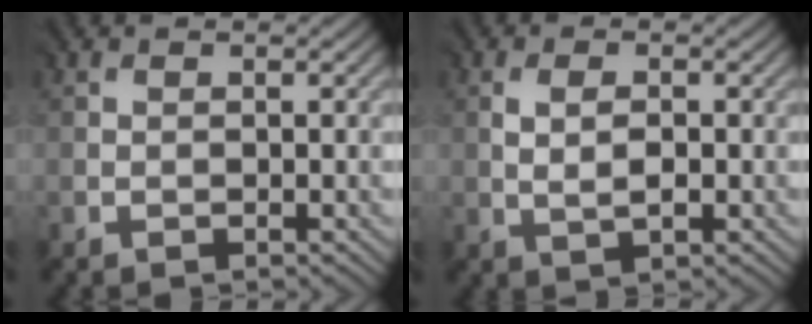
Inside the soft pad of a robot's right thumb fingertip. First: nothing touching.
{"total": 2.0, "force": [0.1, 0.9, 1.8], "torque": [-0.036, -0.001, 0.005]}